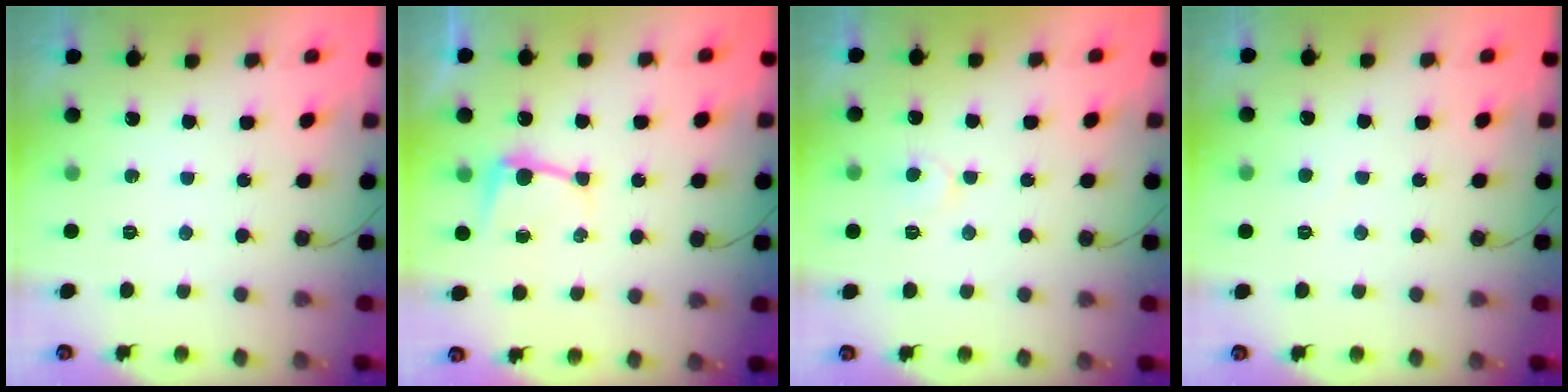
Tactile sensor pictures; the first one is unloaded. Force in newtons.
{"total": 5.2, "press": 5.2, "slide": 0.7}
{"total": 6.6, "press": 6.6, "slide": 0.4}
{"total": 2.0, "press": 2.0, "slide": 0.2}